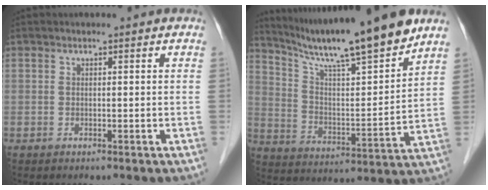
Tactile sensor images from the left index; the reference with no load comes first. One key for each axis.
{"total": 18.2, "fx": 15.4, "fy": 0.0, "fz": 9.6, "tx": -0.160, "ty": -0.009, "tz": 0.254}